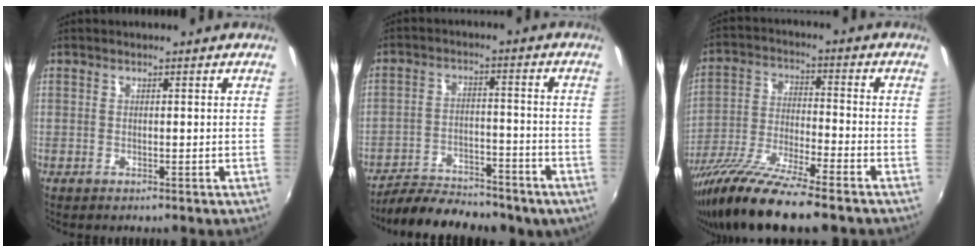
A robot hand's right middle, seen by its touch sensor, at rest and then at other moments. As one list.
[{"total": 16.0, "force": [-13.0, 5.9, 7.3], "torque": [-0.153, -0.019, -0.184]}, {"total": 16.0, "force": [-12.3, 1.7, 10.1], "torque": [-0.200, -0.040, -0.226]}]